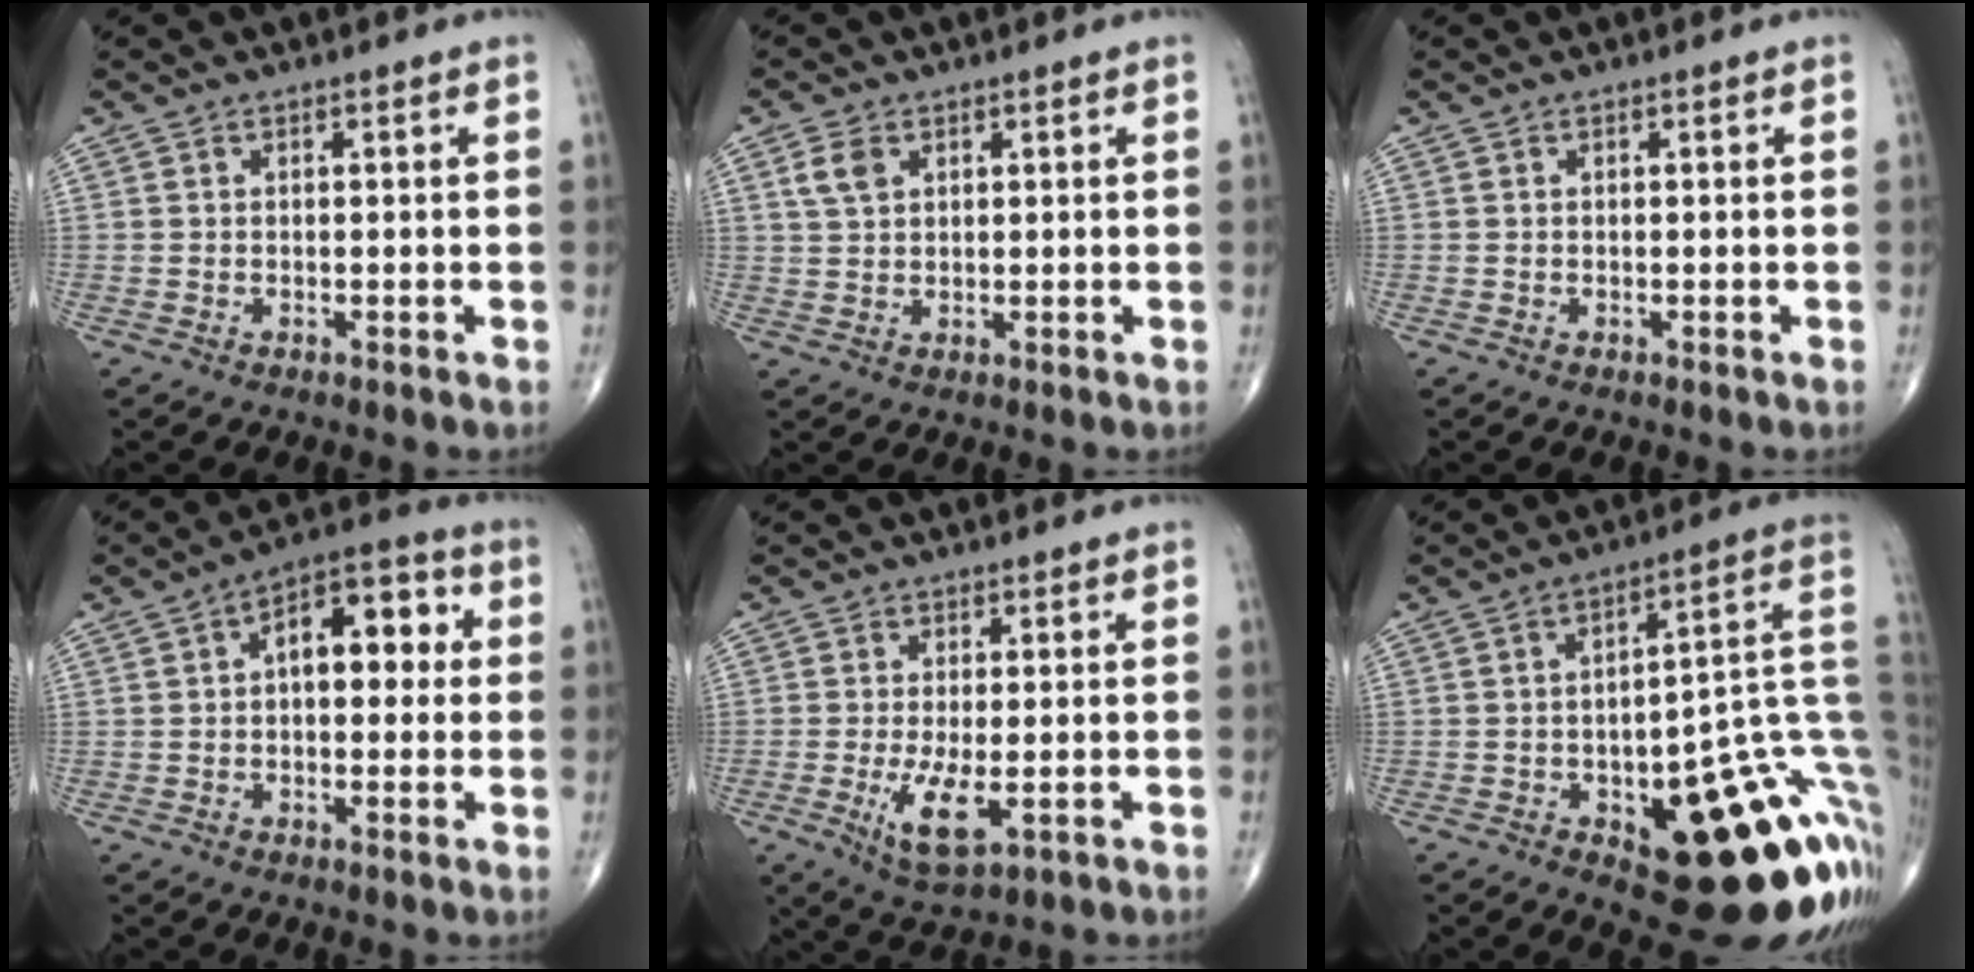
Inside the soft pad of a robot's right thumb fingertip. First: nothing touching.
{"total": 3.7, "force": [1.6, 2.4, 2.2], "torque": [-0.040, 0.000, 0.036]}
{"total": 0.0}
{"total": 10.9, "force": [1.5, 6.0, 9.0], "torque": [-0.098, 0.032, 0.013]}
{"total": 6.9, "force": [-1.7, 2.4, 6.2], "torque": [-0.123, -0.019, -0.022]}
{"total": 25.8, "force": [-6.1, 10.0, 23.1], "torque": [-0.214, 0.035, -0.065]}